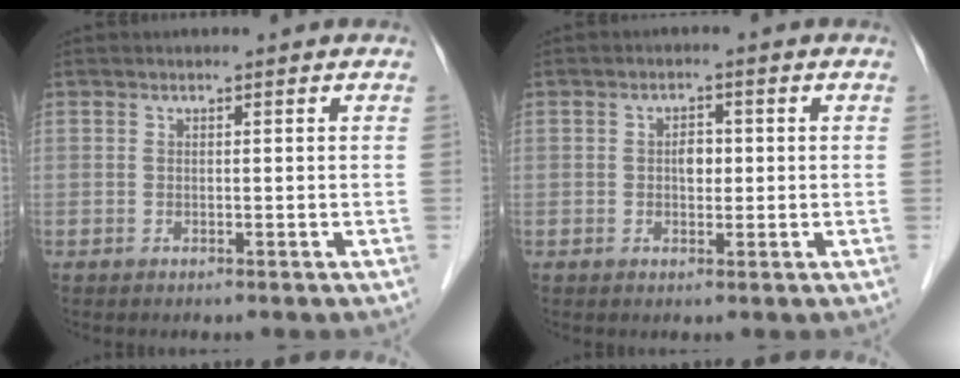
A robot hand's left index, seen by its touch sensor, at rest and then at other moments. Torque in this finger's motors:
{"motor_torque": [0.08, 0.04, 0.03, 0.00]}